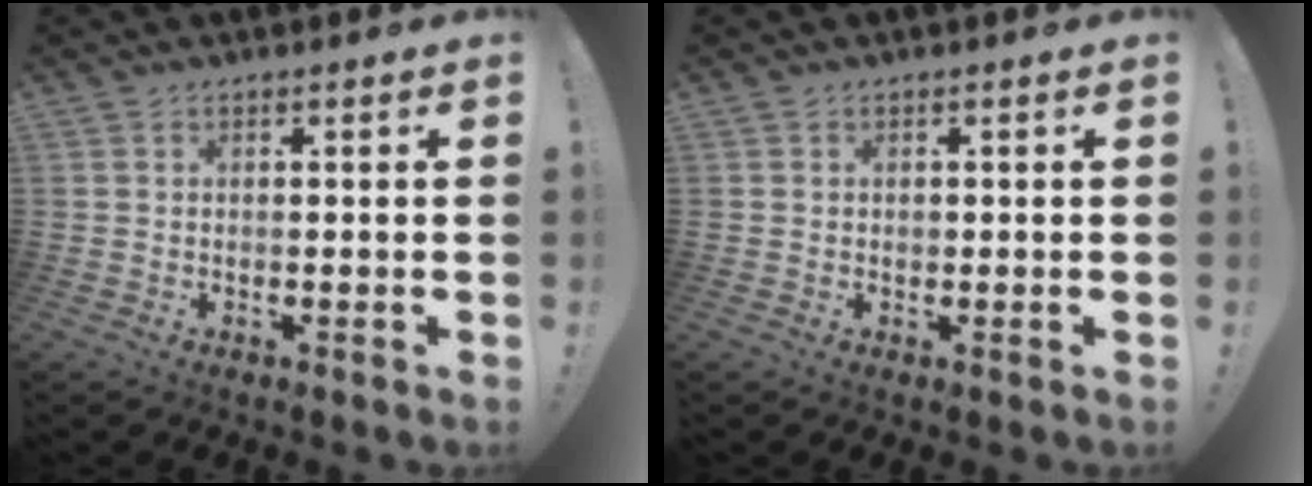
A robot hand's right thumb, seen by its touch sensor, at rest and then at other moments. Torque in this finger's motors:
{"motor_torque": [-0.03, 0.09, 0.17, -0.09, -0.07]}